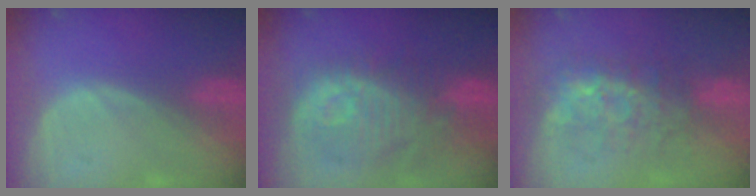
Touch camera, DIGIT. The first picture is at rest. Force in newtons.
{"total": 11.3, "press": 10.6, "slide": 3.7}
{"total": 7.6, "press": 7.2, "slide": 2.4}